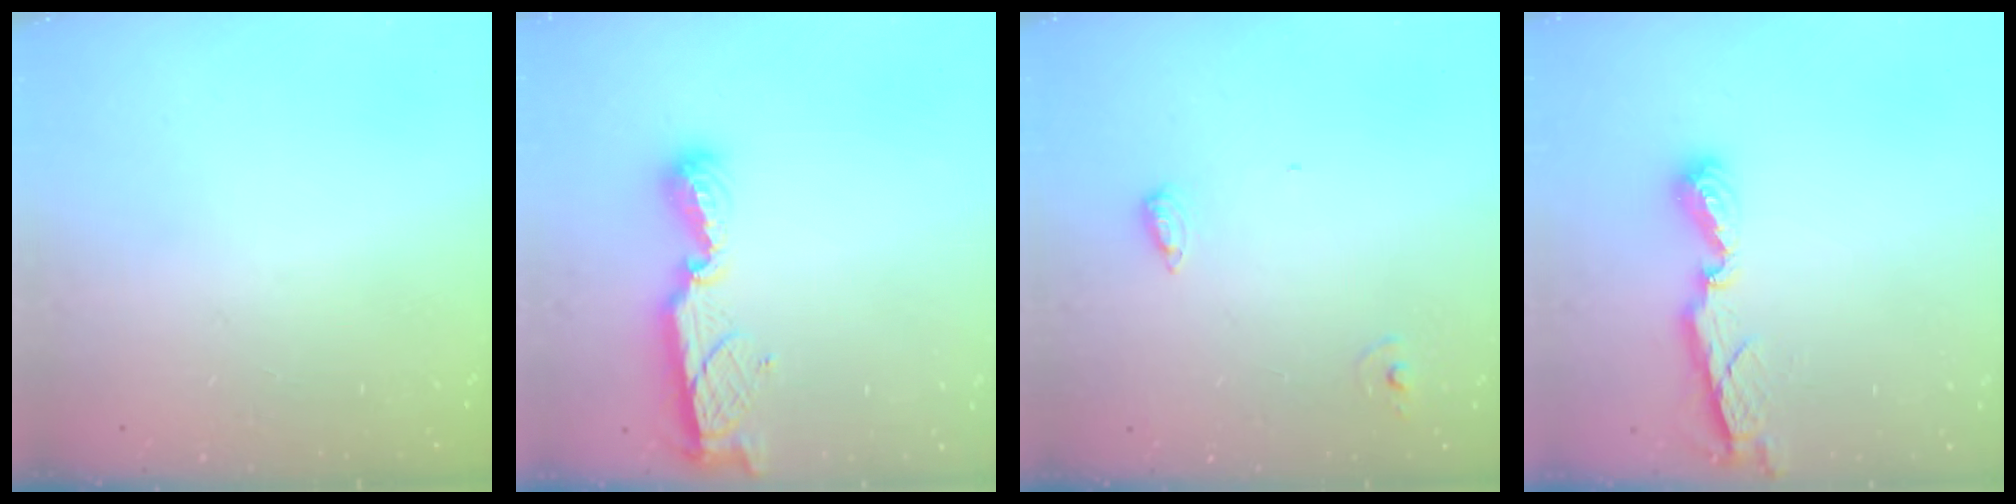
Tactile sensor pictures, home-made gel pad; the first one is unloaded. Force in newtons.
{"total": 8.9, "press": 8.9, "slide": 0.1}
{"total": 6.0, "press": 5.8, "slide": 1.5}
{"total": 7.8, "press": 7.8, "slide": 0.5}